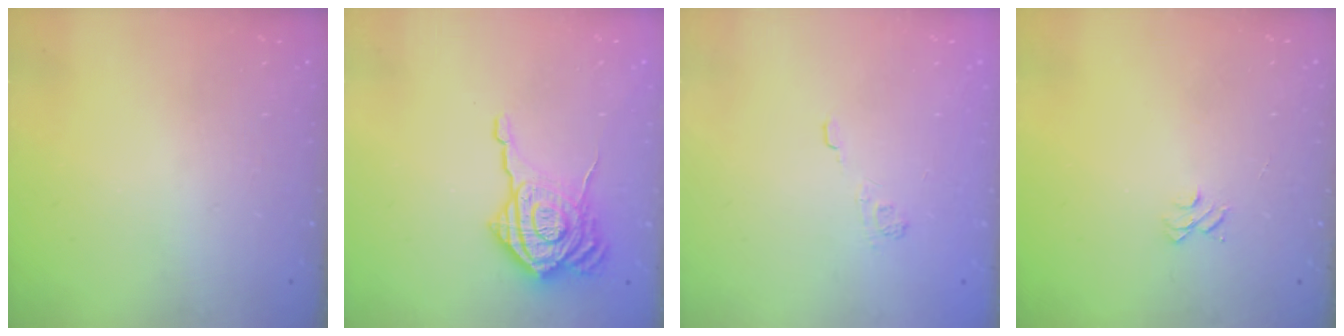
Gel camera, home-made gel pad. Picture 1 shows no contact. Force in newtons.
{"total": 16.7, "press": 16.6, "slide": 1.2}
{"total": 2.3, "press": 1.8, "slide": 1.3}
{"total": 4.0, "press": 4.0, "slide": 0.3}